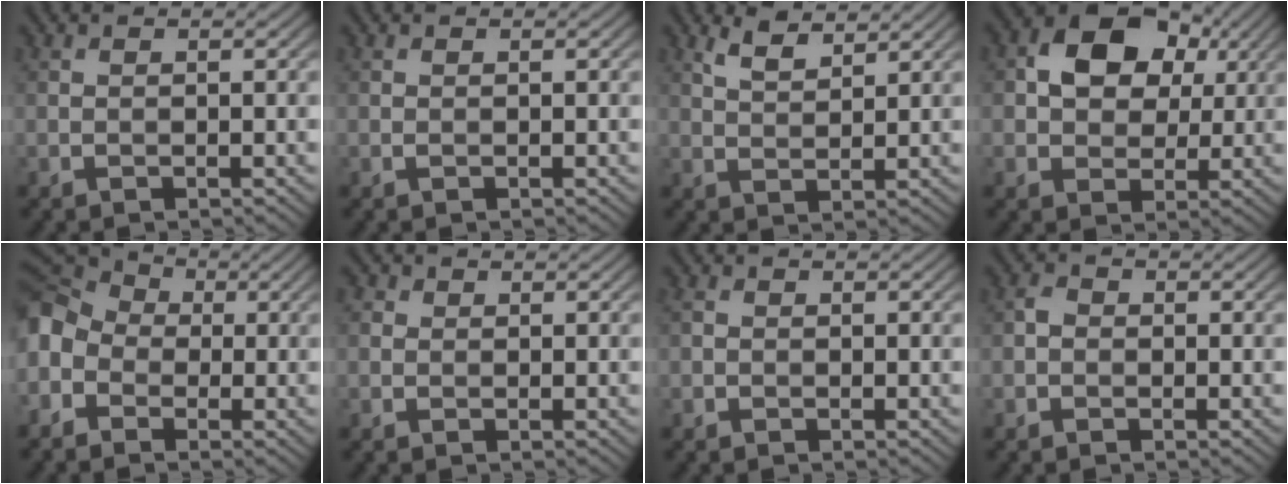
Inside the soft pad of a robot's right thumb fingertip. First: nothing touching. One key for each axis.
{"total": 0.0}
{"total": 3.3, "fx": 2.5, "fy": 1.0, "fz": 1.9, "tx": -0.044, "ty": 0.000, "tz": 0.055}
{"total": 9.5, "fx": 2.7, "fy": 6.9, "fz": 5.9, "tx": -0.110, "ty": 0.011, "tz": 0.037}
{"total": 9.7, "fx": -2.1, "fy": 7.6, "fz": 5.8, "tx": -0.173, "ty": -0.007, "tz": -0.059}
{"total": 1.2, "fx": 0.2, "fy": 1.1, "fz": 0.4, "tx": -0.006, "ty": -0.002, "tz": -0.001}
{"total": 1.0, "fx": -0.2, "fy": 0.9, "fz": 0.4, "tx": -0.010, "ty": 0.000, "tz": -0.007}
{"total": 1.4, "fx": -0.4, "fy": 1.2, "fz": 0.6, "tx": -0.012, "ty": 0.001, "tz": -0.013}